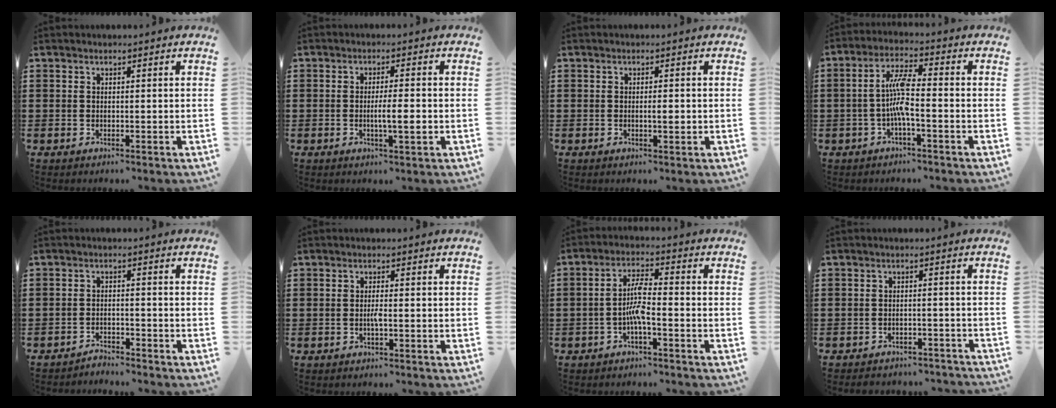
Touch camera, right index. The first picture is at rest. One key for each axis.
{"total": 4.1, "fx": -0.8, "fy": 0.6, "fz": 3.9, "tx": -0.067, "ty": -0.002, "tz": -0.015}
{"total": 1.8, "fx": -0.2, "fy": 0.4, "fz": 1.7, "tx": -0.031, "ty": -0.002, "tz": -0.004}
{"total": 6.4, "fx": -1.1, "fy": 1.4, "fz": 6.1, "tx": -0.133, "ty": 0.000, "tz": -0.028}
{"total": 2.4, "fx": -2.4, "fy": 0.1, "fz": -0.1, "tx": -0.006, "ty": 0.003, "tz": -0.052}
{"total": 1.6, "fx": -0.5, "fy": 0.2, "fz": 1.5, "tx": -0.030, "ty": 0.000, "tz": -0.009}
{"total": 5.4, "fx": -1.6, "fy": 1.3, "fz": 5.0, "tx": -0.103, "ty": 0.004, "tz": -0.034}
{"total": 2.5, "fx": -2.5, "fy": 0.4, "fz": -0.1, "tx": -0.005, "ty": 0.002, "tz": -0.054}